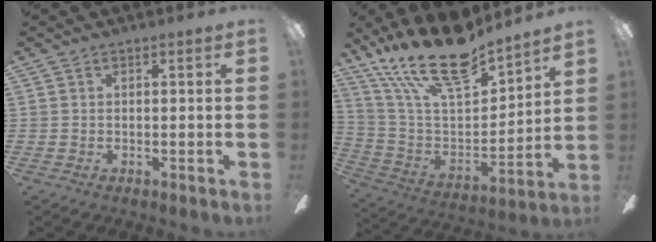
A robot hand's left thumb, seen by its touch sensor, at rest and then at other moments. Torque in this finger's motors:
{"motor_torque": [0.78, -0.12, 1.47, -1.30, 0.43]}